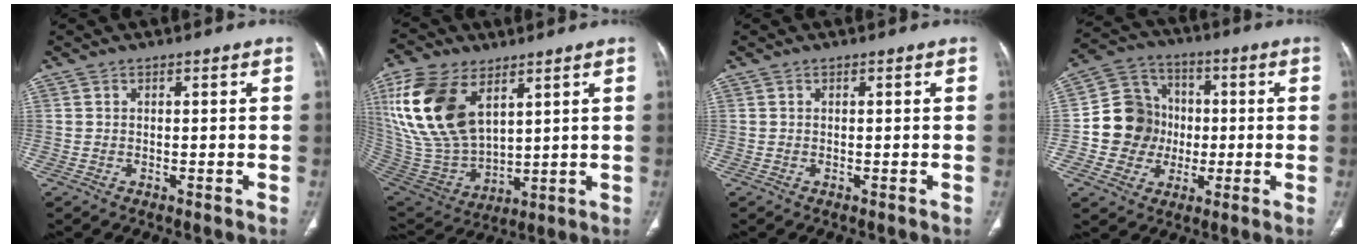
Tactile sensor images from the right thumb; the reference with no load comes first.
{"total": 22.7, "force": [9.3, 13.2, 16.0], "torque": [-0.336, -0.036, 0.192]}
{"total": 0.0}
{"total": 12.1, "force": [-0.4, 11.7, 3.1], "torque": [-0.014, 0.028, -0.012]}